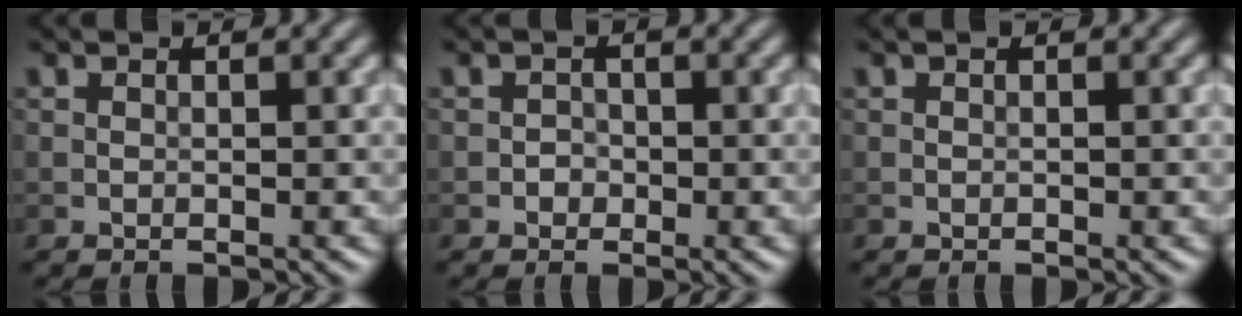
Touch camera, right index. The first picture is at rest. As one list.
[{"total": 0.9, "force": [-0.3, 0.9, 0.2], "torque": [0.004, 0.000, -0.007]}, {"total": 0.0}]